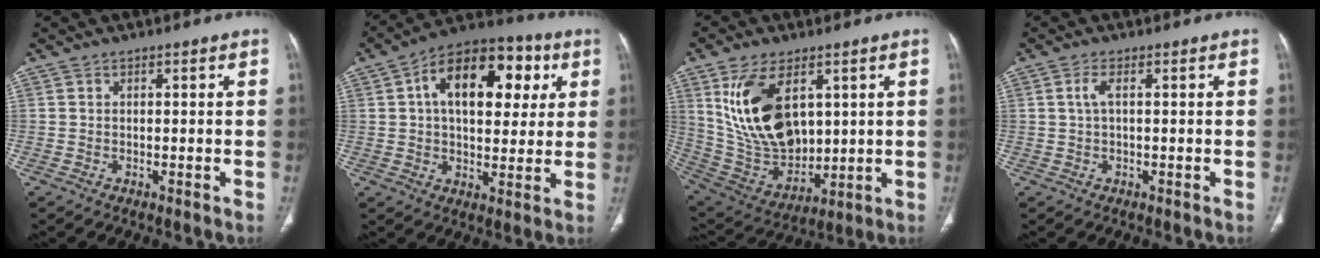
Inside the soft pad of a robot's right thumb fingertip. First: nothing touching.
{"total": 19.2, "force": [5.2, 11.2, 14.8], "torque": [-0.183, 0.015, 0.070]}
{"total": 18.7, "force": [5.9, 11.0, 13.9], "torque": [-0.236, -0.026, 0.136]}
{"total": 2.0, "force": [0.3, 0.6, 1.8], "torque": [-0.050, 0.008, 0.009]}